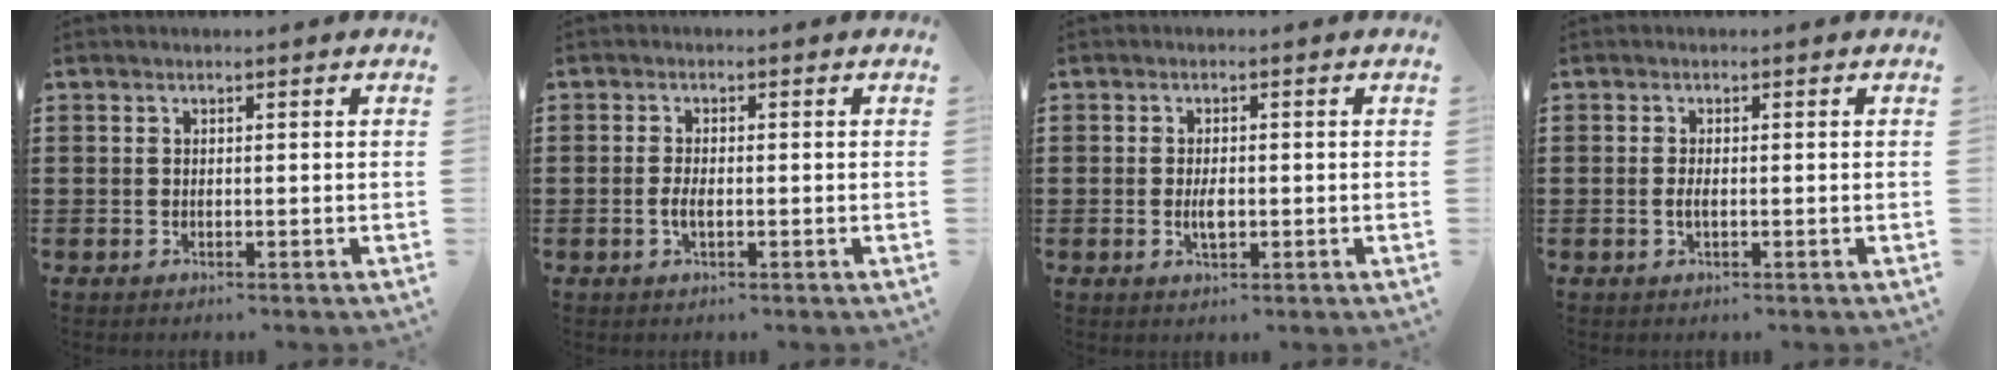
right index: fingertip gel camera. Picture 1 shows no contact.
{"total": 1.9, "force": [-0.5, 0.7, 1.7], "torque": [-0.039, -0.002, -0.011]}
{"total": 2.7, "force": [-0.4, 1.0, 2.4], "torque": [-0.045, 0.001, -0.007]}
{"total": 1.3, "force": [-0.3, 0.4, 1.2], "torque": [-0.029, -0.002, -0.008]}